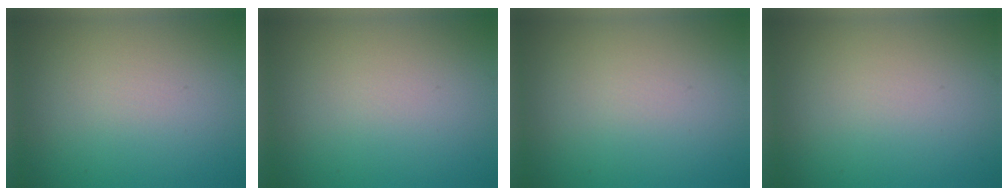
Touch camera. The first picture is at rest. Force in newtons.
{"total": 0.0}
{"total": 0.0}
{"total": 0.0}